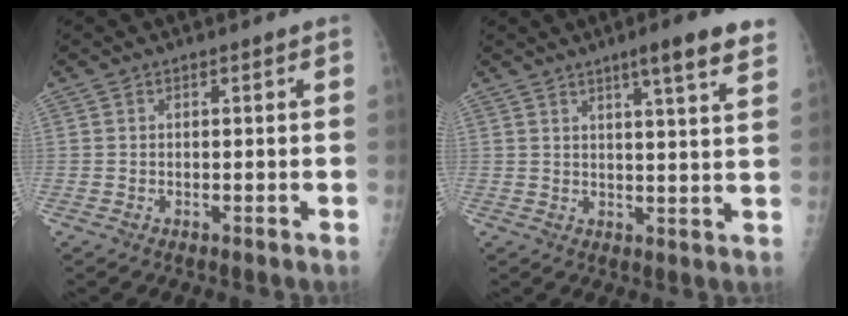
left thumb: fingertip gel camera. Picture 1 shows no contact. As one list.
[{"total": 9.1, "force": [6.0, 0.6, 6.8], "torque": [-0.084, -0.025, 0.074]}]